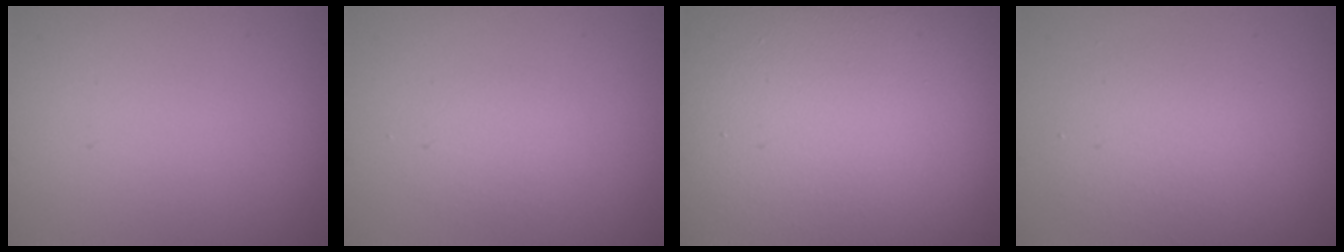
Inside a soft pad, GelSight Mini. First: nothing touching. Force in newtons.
{"total": 1.4, "press": 1.4, "slide": 0.1}
{"total": 26.6, "press": 26.5, "slide": 1.2}
{"total": 3.8, "press": 3.7, "slide": 0.3}